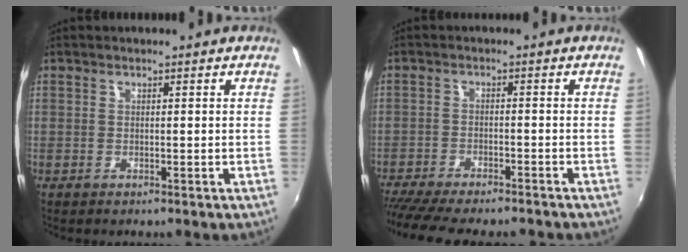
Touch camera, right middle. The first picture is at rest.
{"total": 14.1, "force": [-12.2, 2.5, 6.6], "torque": [-0.140, -0.034, -0.188]}